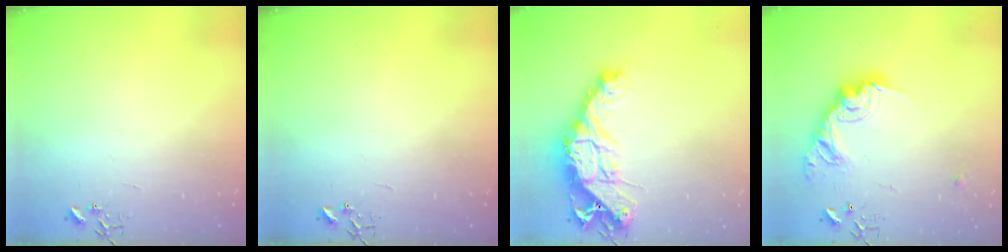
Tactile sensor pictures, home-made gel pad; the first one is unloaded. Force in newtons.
{"total": 0.0}
{"total": 16.6, "press": 16.6, "slide": 1.6}
{"total": 16.0, "press": 16.0, "slide": 1.0}